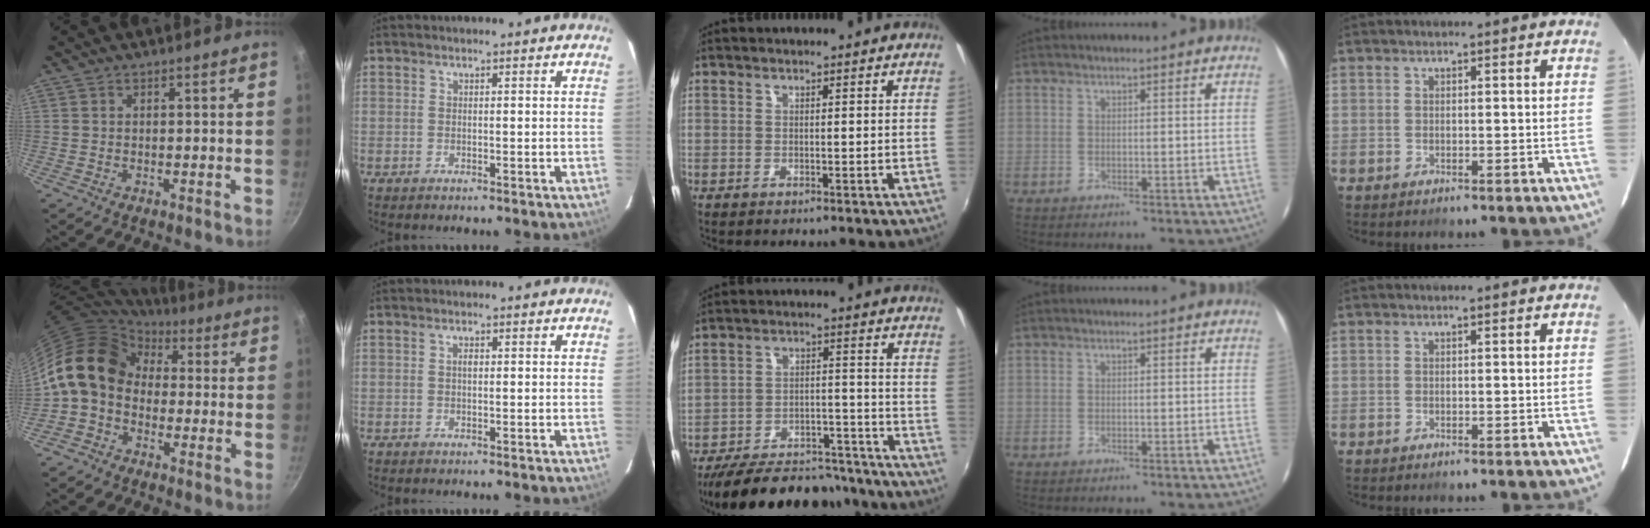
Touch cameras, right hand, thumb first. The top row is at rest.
{"thumb": {"total": 12.9, "force": [1.4, 10.0, 8.1], "torque": [-0.115, 0.033, 0.000]}, "index": {"total": 0.8, "force": [0.1, 0.4, 0.7], "torque": [-0.012, 0.004, 0.002]}, "middle": {"total": 23.2, "force": [-20.1, 8.0, 8.4], "torque": [-0.167, 0.025, -0.265]}}